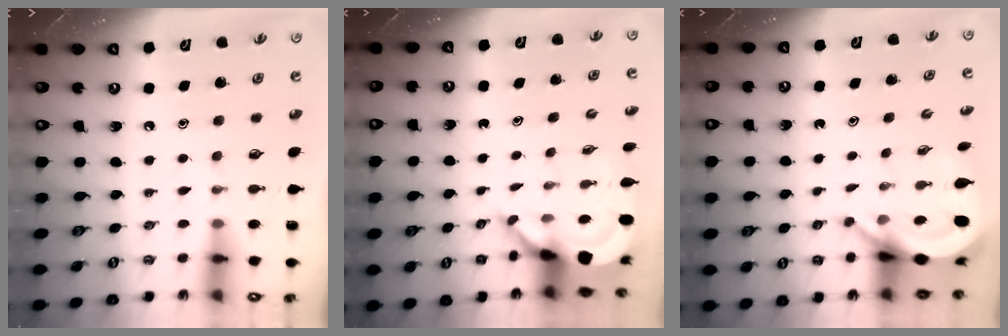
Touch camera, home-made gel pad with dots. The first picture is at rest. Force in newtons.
{"total": 6.2, "press": 6.1, "slide": 0.8}
{"total": 6.2, "press": 6.1, "slide": 0.7}